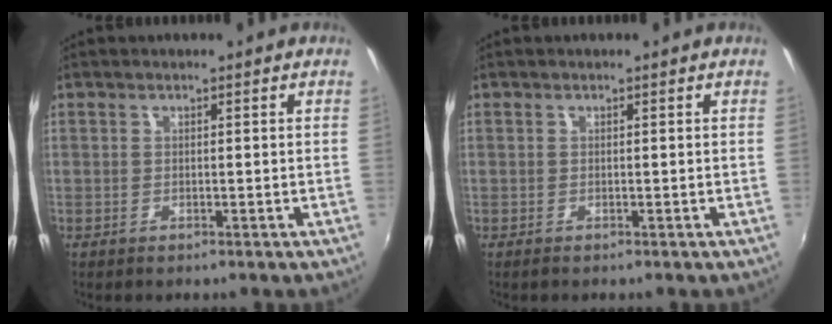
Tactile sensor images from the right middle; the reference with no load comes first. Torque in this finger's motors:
{"motor_torque": [0.18, -0.32, 0.04, 0.00]}